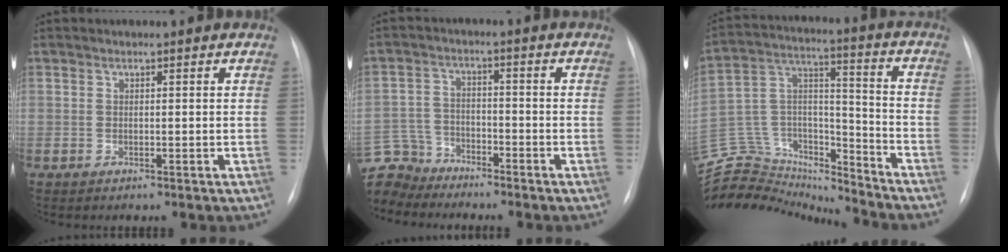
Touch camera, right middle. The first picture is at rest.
{"total": 9.1, "force": [-8.3, 3.7, 0.3], "torque": [-0.026, 0.013, -0.162]}
{"total": 22.2, "force": [-20.9, 5.9, 4.6], "torque": [-0.114, 0.059, -0.337]}